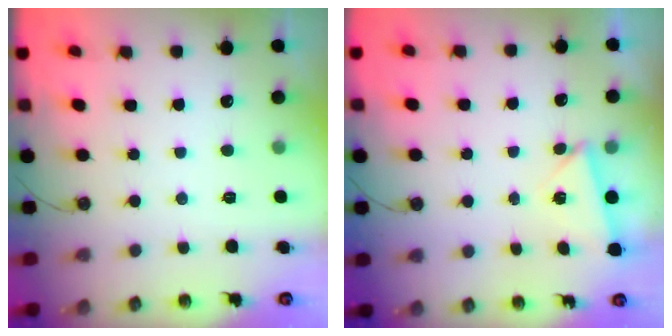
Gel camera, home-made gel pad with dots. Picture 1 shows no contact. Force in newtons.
{"total": 2.9, "press": 2.8, "slide": 0.6}